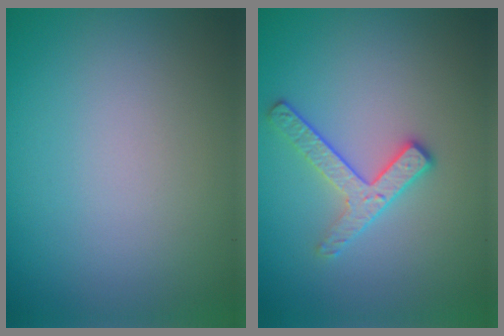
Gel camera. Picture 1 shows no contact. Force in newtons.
{"total": 2.8, "press": 2.5, "slide": 1.3}